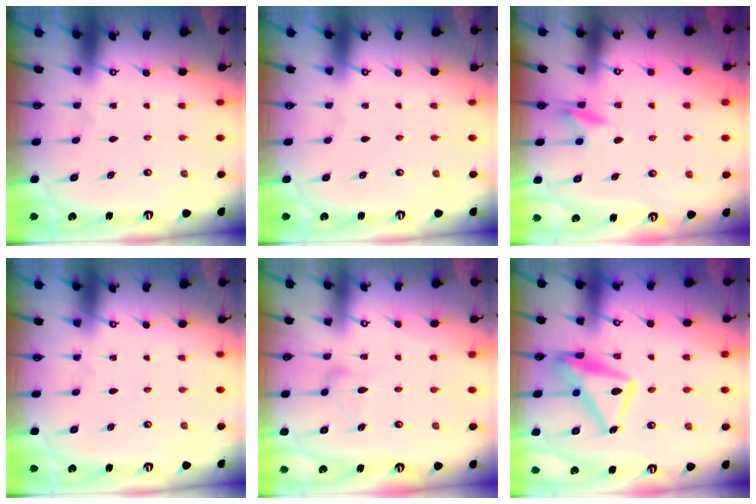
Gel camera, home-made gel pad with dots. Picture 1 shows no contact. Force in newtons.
{"total": 0.0}
{"total": 8.4, "press": 8.2, "slide": 1.4}
{"total": 0.0}
{"total": 9.3, "press": 9.3, "slide": 0.8}
{"total": 16.5, "press": 16.5, "slide": 1.6}